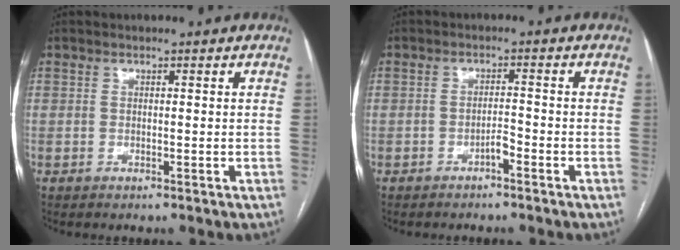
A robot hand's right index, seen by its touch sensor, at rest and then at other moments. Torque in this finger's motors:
{"motor_torque": [0.46, 0.19, 0.26, 0.06]}